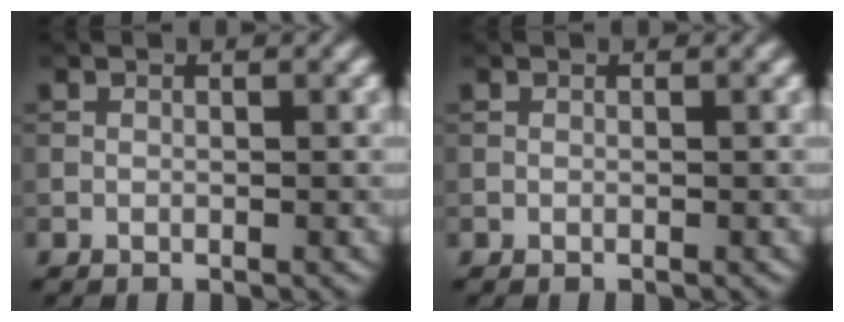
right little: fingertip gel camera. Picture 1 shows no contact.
{"total": 0.0}